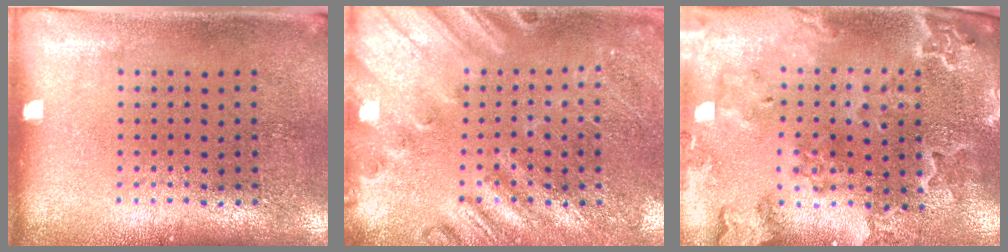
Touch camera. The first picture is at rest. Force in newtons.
{"total": 2.3, "press": 2.2, "slide": 0.6}
{"total": 2.2, "press": 2.1, "slide": 0.4}